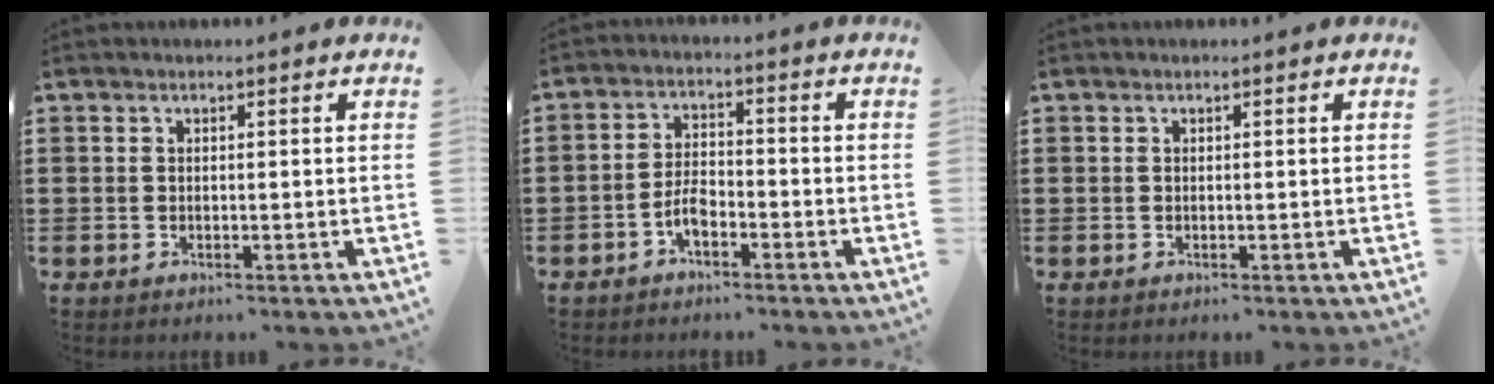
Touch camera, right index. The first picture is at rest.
{"total": 3.9, "force": [-2.2, 1.7, 2.8], "torque": [-0.072, -0.002, -0.046]}
{"total": 0.0}